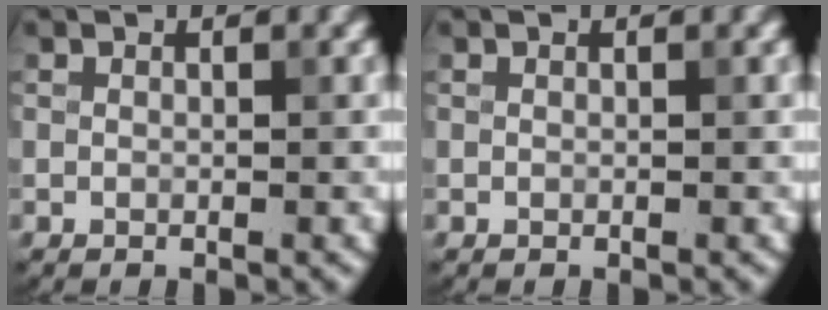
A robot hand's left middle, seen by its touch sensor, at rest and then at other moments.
{"total": 0.0}